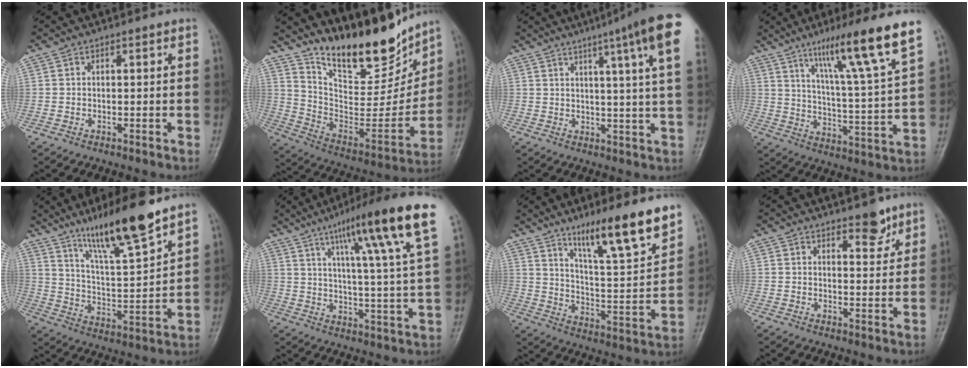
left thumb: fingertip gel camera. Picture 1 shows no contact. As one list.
[{"total": 21.1, "force": [17.0, 7.3, 10.2], "torque": [-0.115, -0.103, 0.295]}, {"total": 15.8, "force": [8.4, 0.4, 13.3], "torque": [-0.174, -0.019, 0.088]}, {"total": 17.0, "force": [10.8, 0.4, 13.1], "torque": [-0.196, -0.055, 0.171]}, {"total": 15.7, "force": [11.3, 1.8, 10.7], "torque": [-0.175, -0.067, 0.204]}, {"total": 19.8, "force": [11.2, 1.3, 16.3], "torque": [-0.233, -0.034, 0.160]}, {"total": 16.8, "force": [11.9, 2.3, 11.6], "torque": [-0.165, -0.073, 0.200]}, {"total": 4.5, "force": [3.3, 1.9, 2.4], "torque": [-0.012, -0.024, 0.048]}]